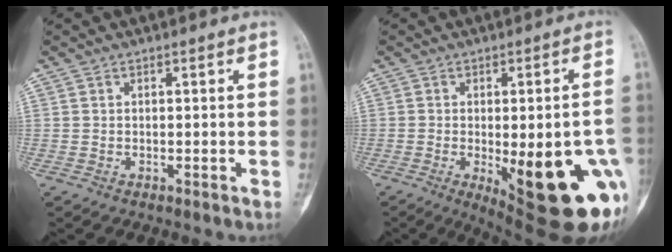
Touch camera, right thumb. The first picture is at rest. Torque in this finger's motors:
{"motor_torque": [-0.10, 1.69, 2.02, -0.75, 0.15]}